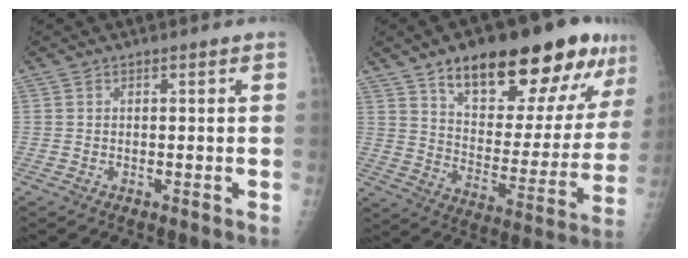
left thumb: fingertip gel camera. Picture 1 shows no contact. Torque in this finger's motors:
{"motor_torque": [0.52, 0.79, 1.49, -1.28, 0.12]}